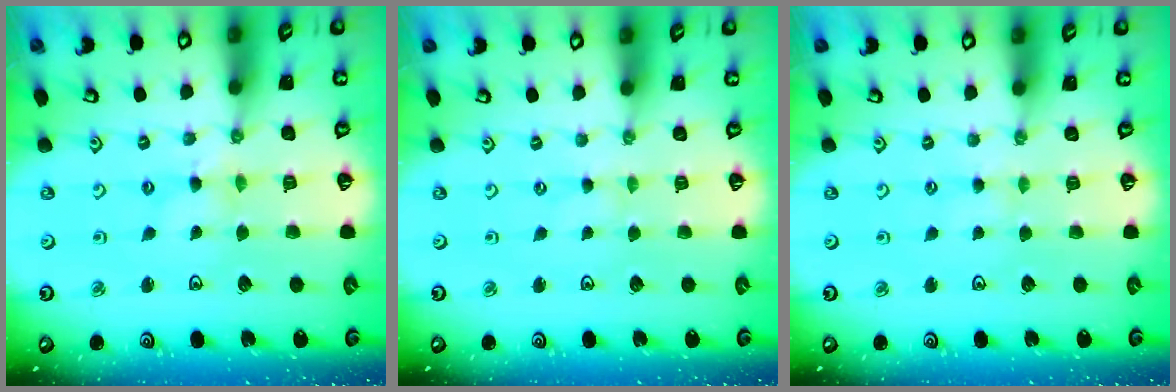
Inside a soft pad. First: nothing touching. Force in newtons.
{"total": 0.7, "press": 0.7, "slide": 0.1}
{"total": 1.7, "press": 1.7, "slide": 0.4}